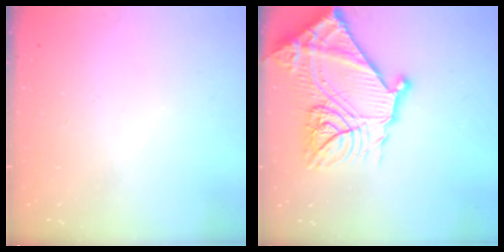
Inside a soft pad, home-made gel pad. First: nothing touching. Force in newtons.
{"total": 28.8, "press": 28.7, "slide": 2.7}